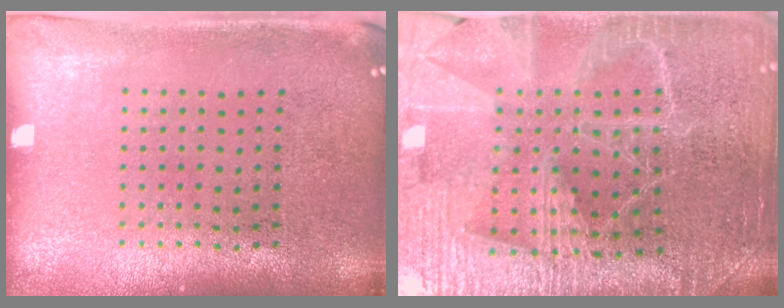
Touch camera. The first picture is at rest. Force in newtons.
{"total": 4.3, "press": 4.1, "slide": 1.3}